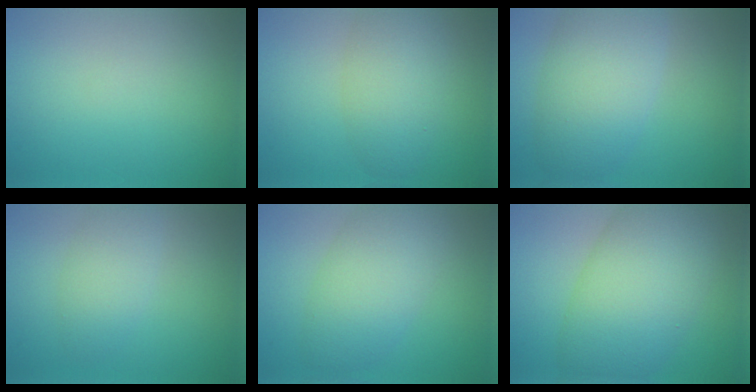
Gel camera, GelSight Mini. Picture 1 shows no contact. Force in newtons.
{"total": 4.6, "press": 4.6, "slide": 0.0}
{"total": 7.5, "press": 7.5, "slide": 0.2}
{"total": 2.9, "press": 2.9, "slide": 0.1}
{"total": 6.0, "press": 6.0, "slide": 0.2}
{"total": 10.1, "press": 10.1, "slide": 0.4}